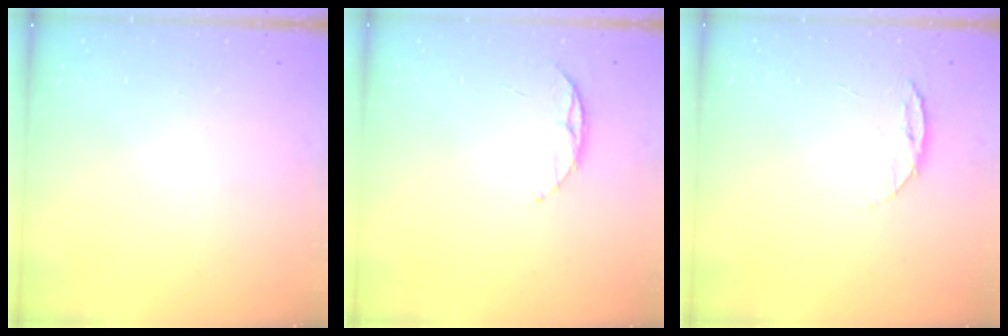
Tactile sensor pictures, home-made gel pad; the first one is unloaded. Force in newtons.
{"total": 6.0, "press": 5.9, "slide": 0.6}
{"total": 6.6, "press": 6.5, "slide": 0.7}